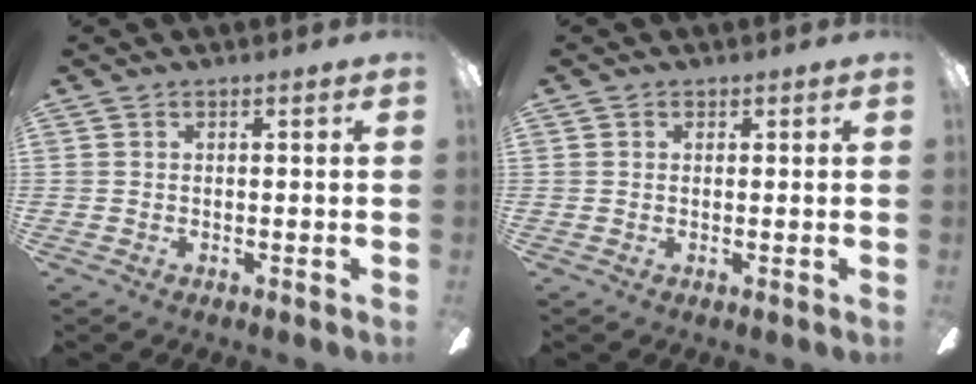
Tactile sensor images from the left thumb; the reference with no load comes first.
{"total": 0.7, "force": [0.3, 0.6, 0.1], "torque": [-0.001, 0.003, 0.005]}